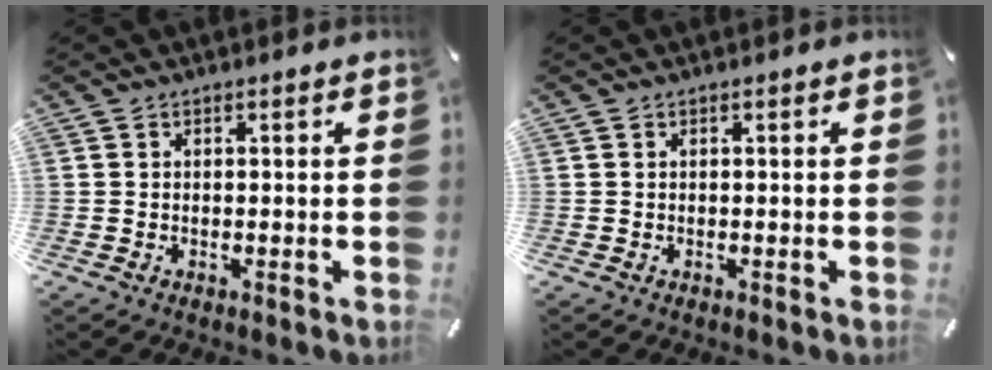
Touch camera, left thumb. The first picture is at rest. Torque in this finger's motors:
{"motor_torque": [0.15, 0.02, -0.07, -0.01, 0.10]}